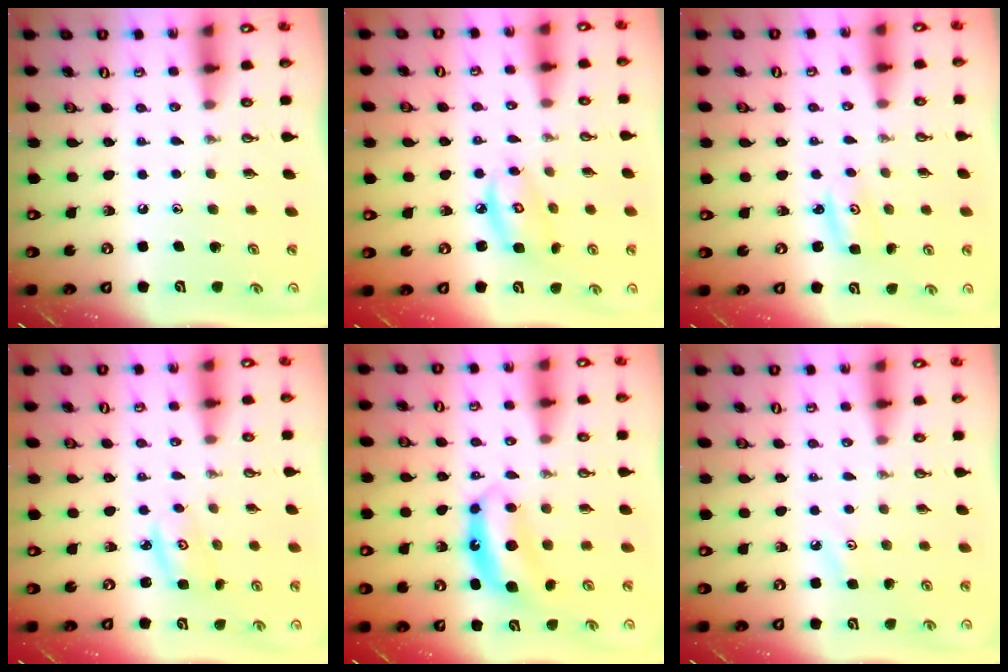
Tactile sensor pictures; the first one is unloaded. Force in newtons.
{"total": 7.0, "press": 7.0, "slide": 0.5}
{"total": 2.7, "press": 2.7, "slide": 0.2}
{"total": 2.9, "press": 2.9, "slide": 0.4}
{"total": 6.8, "press": 6.8, "slide": 0.3}
{"total": 3.2, "press": 3.2, "slide": 0.4}